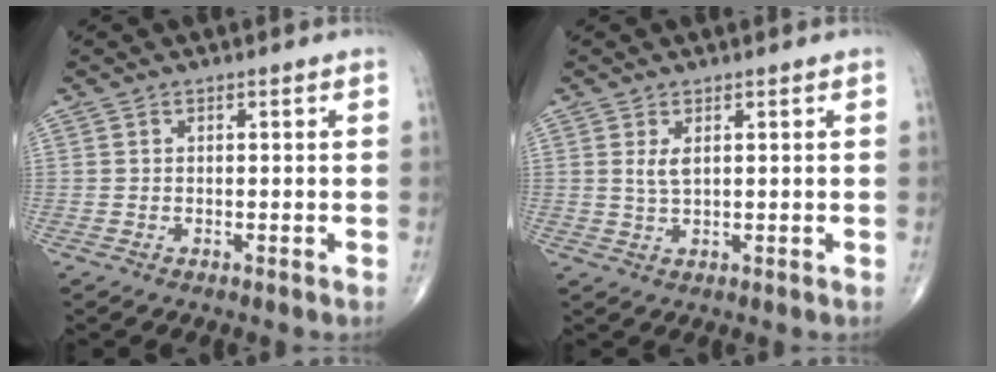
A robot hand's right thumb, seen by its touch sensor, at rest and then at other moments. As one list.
[{"total": 2.3, "force": [0.8, 0.9, 1.9], "torque": [-0.041, -0.005, 0.021]}]